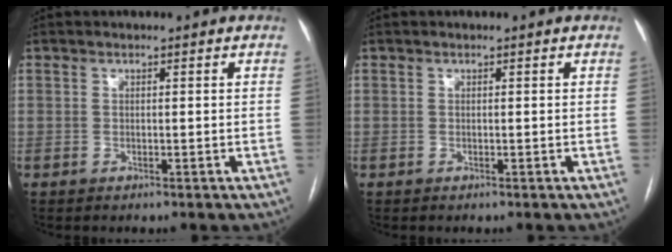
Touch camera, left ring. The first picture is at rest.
{"total": 0.0}